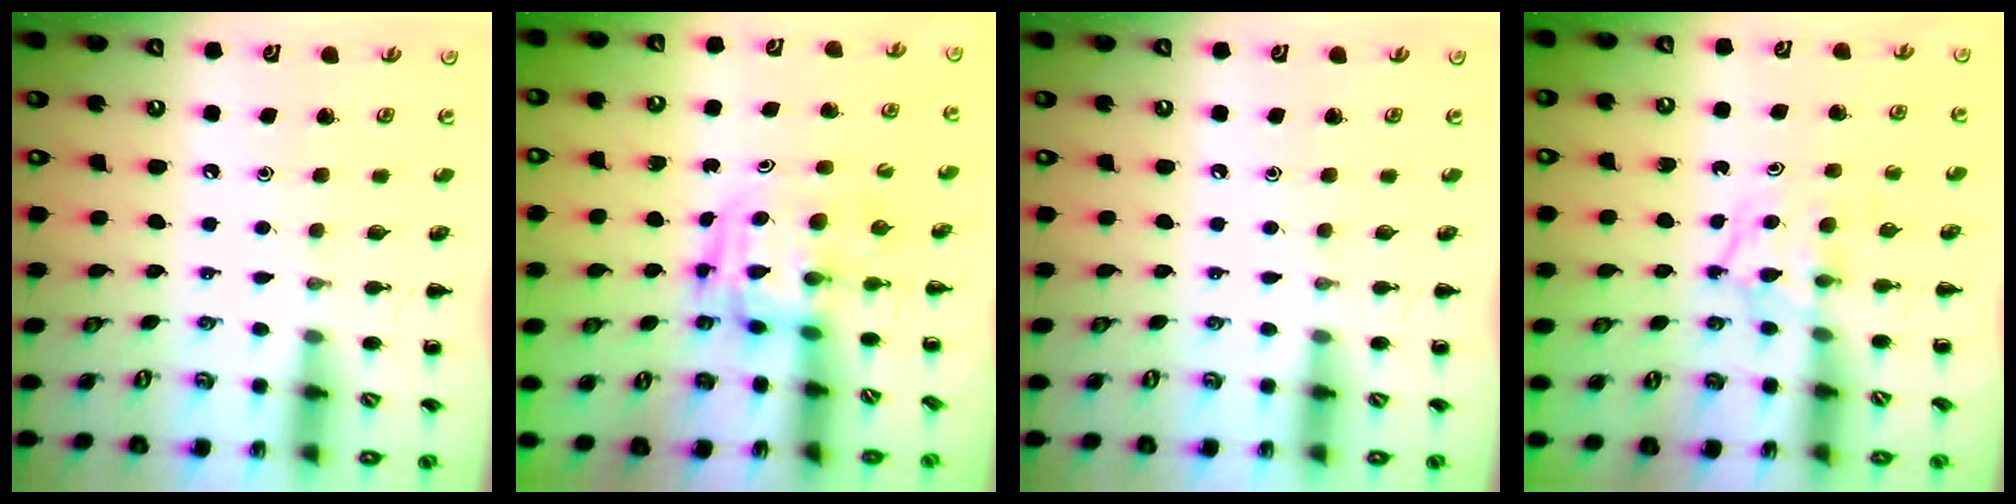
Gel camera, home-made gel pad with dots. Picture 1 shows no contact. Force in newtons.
{"total": 3.2, "press": 3.1, "slide": 0.5}
{"total": 0.0}
{"total": 3.4, "press": 3.1, "slide": 1.4}